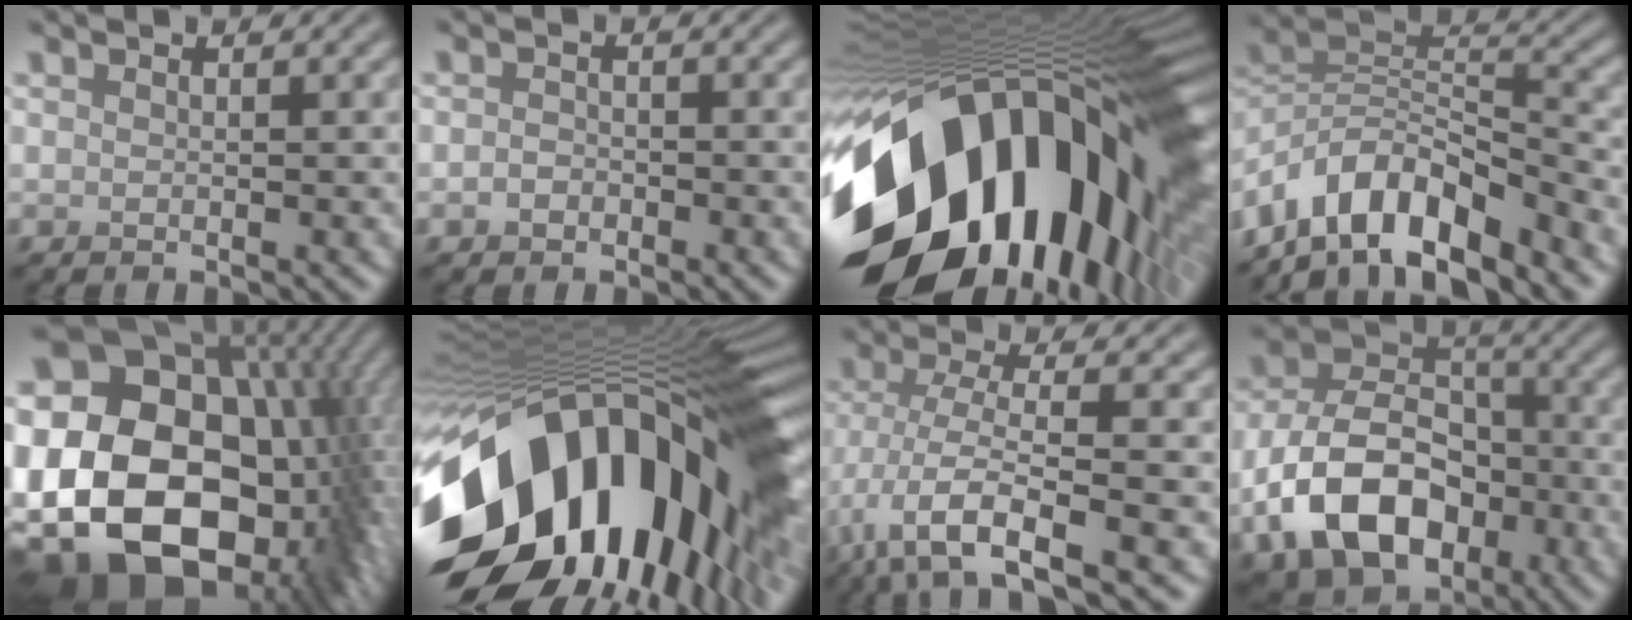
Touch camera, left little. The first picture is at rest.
{"total": 1.2, "force": [-0.6, 0.9, 0.5], "torque": [-0.007, 0.001, -0.014]}
{"total": 20.9, "force": [-6.3, 12.5, 15.5], "torque": [-0.283, -0.048, -0.104]}
{"total": 9.8, "force": [-6.4, 4.2, 6.1], "torque": [-0.090, 0.008, -0.126]}
{"total": 23.6, "force": [-1.8, 17.5, 15.6], "torque": [-0.300, -0.029, -0.015]}
{"total": 19.1, "force": [-5.1, 11.2, 14.6], "torque": [-0.255, -0.019, -0.096]}
{"total": 7.8, "force": [-3.5, 2.5, 6.5], "torque": [-0.131, 0.001, -0.071]}
{"total": 11.7, "force": [-3.9, 8.1, 7.4], "torque": [-0.147, -0.002, -0.072]}